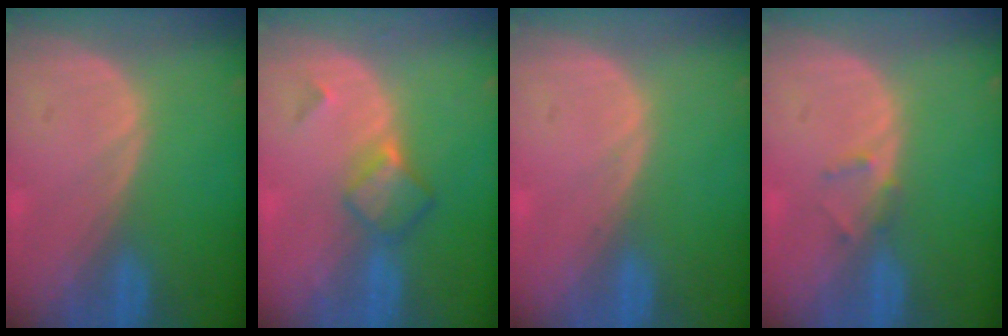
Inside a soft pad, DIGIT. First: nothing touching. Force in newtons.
{"total": 4.9, "press": 4.3, "slide": 2.3}
{"total": 0.5, "press": 0.1, "slide": 0.5}
{"total": 1.3, "press": 1.1, "slide": 0.8}